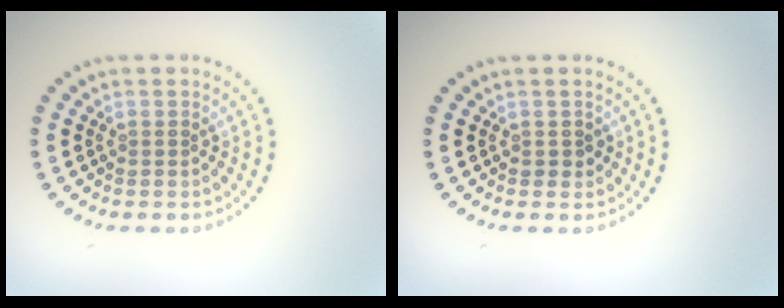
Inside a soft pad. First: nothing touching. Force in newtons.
{"total": 0.7, "press": 0.7, "slide": 0.0}